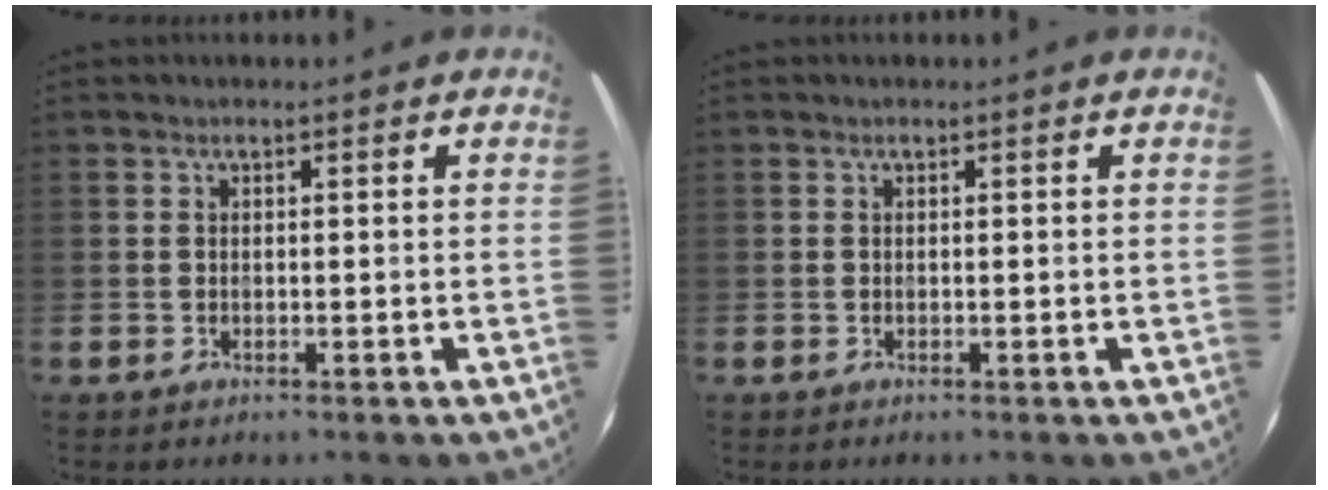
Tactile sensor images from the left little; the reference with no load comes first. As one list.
[{"total": 0.0}]